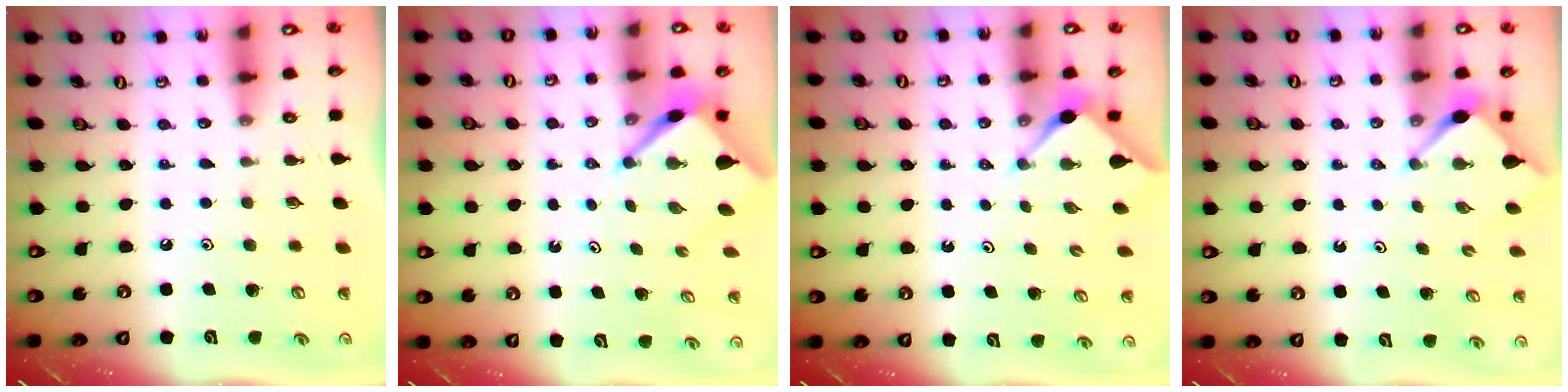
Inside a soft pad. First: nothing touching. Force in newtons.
{"total": 3.8, "press": 3.8, "slide": 0.3}
{"total": 3.0, "press": 3.0, "slide": 0.3}
{"total": 2.9, "press": 2.9, "slide": 0.3}